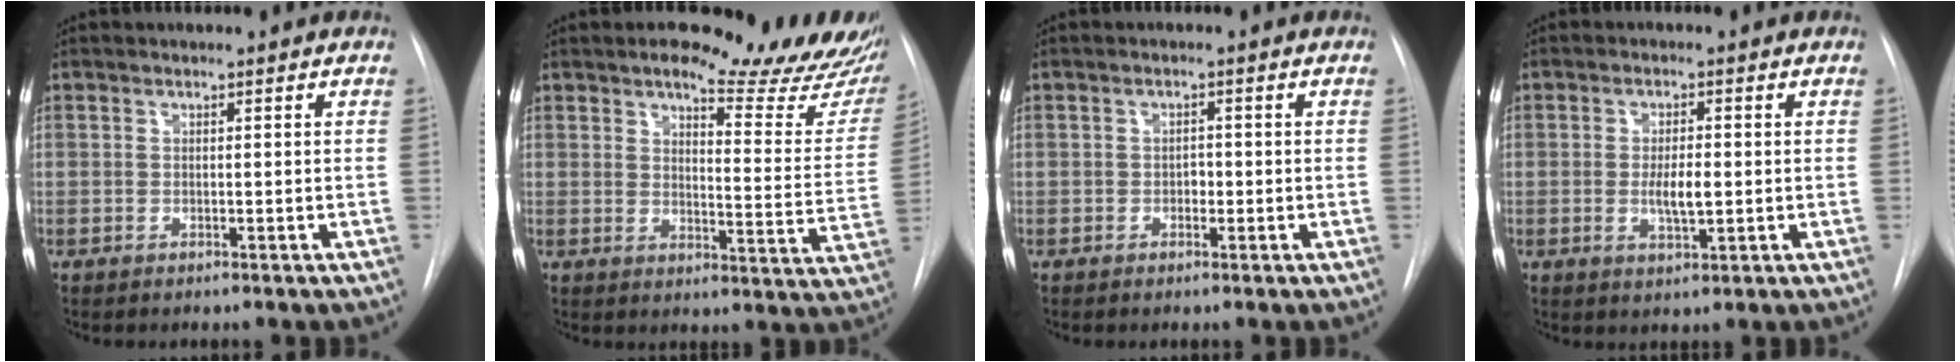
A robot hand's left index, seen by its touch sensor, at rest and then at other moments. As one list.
[{"total": 17.9, "force": [14.9, 4.3, 8.8], "torque": [-0.085, -0.053, 0.160]}, {"total": 1.3, "force": [-0.3, 0.9, 0.8], "torque": [-0.010, 0.004, -0.006]}, {"total": 4.1, "force": [-0.3, 1.2, 3.9], "torque": [-0.072, -0.004, -0.002]}]